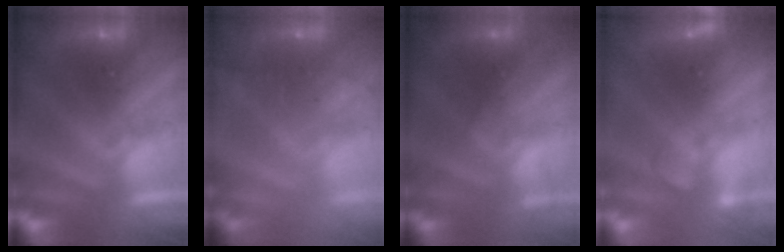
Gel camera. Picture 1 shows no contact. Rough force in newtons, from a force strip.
{"total": 7.9}
{"total": 1.9}
{"total": 2.5}